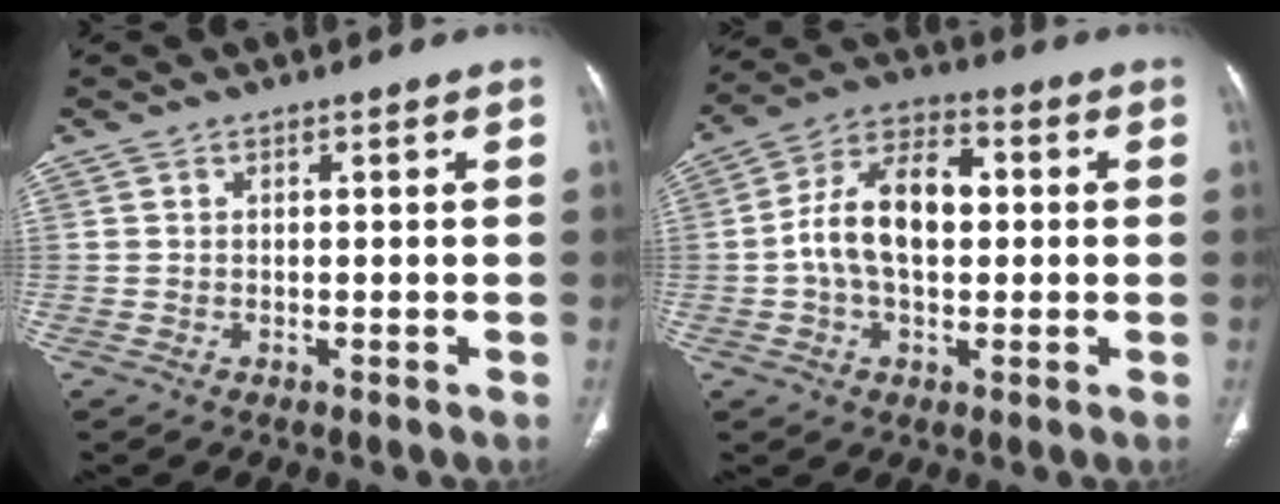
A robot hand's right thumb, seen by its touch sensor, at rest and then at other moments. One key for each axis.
{"total": 12.7, "fx": 0.4, "fy": 7.6, "fz": 10.2, "tx": -0.176, "ty": 0.031, "tz": -0.002}